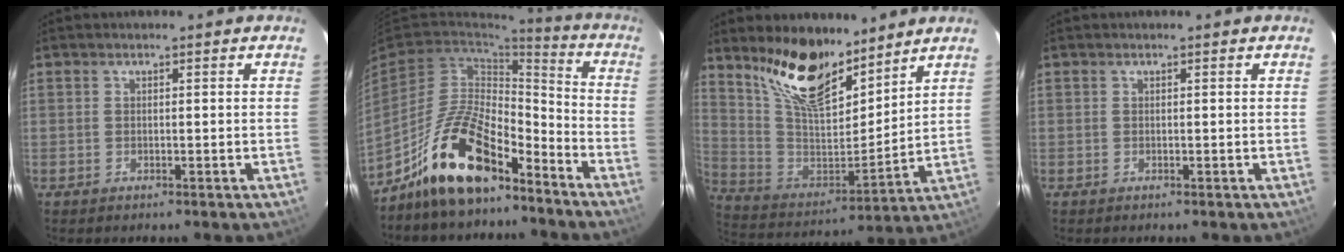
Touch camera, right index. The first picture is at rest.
{"total": 17.2, "force": [-12.0, 6.7, 10.4], "torque": [-0.205, 0.015, -0.212]}
{"total": 17.6, "force": [12.9, 6.8, 10.0], "torque": [-0.195, -0.008, 0.248]}
{"total": 0.0}